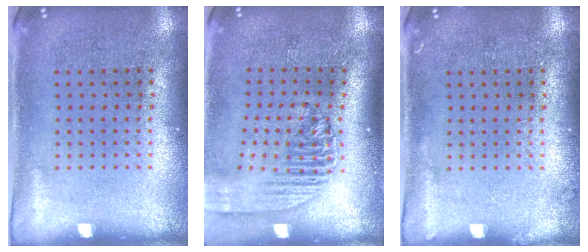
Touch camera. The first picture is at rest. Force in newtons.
{"total": 2.2, "press": 1.7, "slide": 1.4}
{"total": 0.6, "press": 0.5, "slide": 0.1}